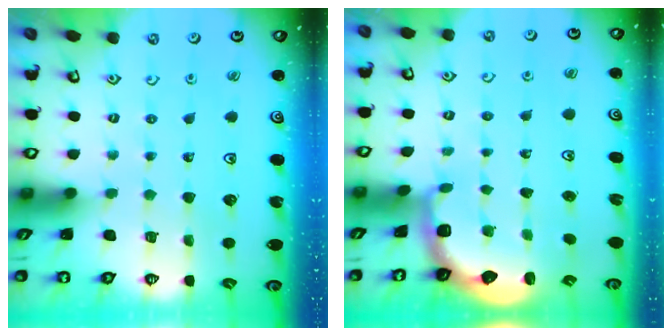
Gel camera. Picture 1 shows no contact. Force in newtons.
{"total": 2.3, "press": 1.7, "slide": 1.5}